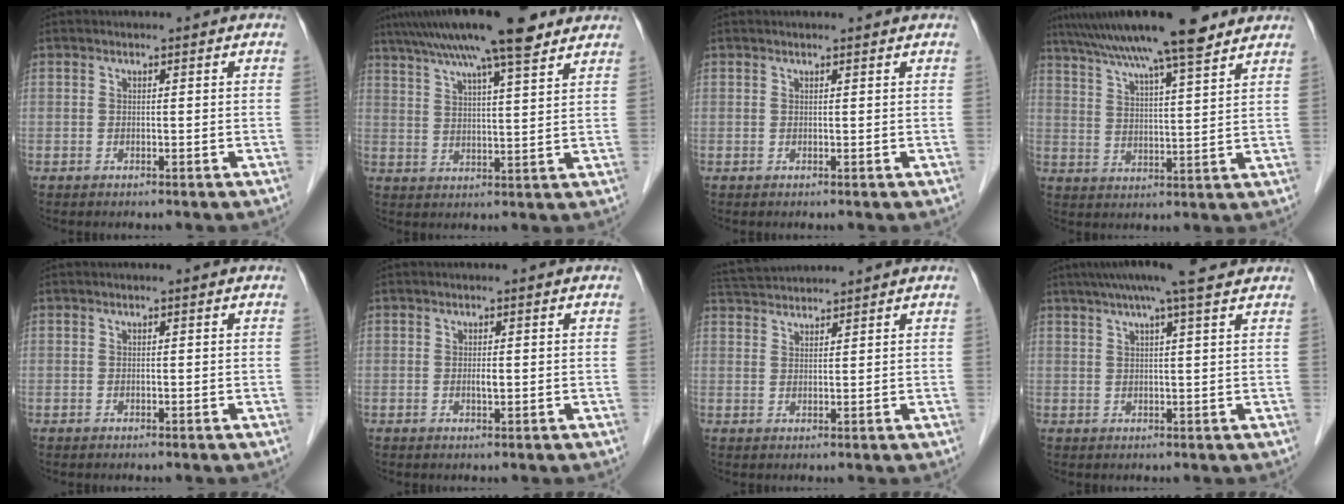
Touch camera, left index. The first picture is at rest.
{"total": 16.1, "force": [12.4, 1.7, 10.2], "torque": [-0.174, 0.038, 0.185]}
{"total": 1.4, "force": [1.4, 0.0, 0.3], "torque": [-0.009, 0.010, 0.018]}
{"total": 16.3, "force": [13.3, 1.0, 9.4], "torque": [-0.160, 0.033, 0.207]}
{"total": 0.0}
{"total": 1.1, "force": [0.0, 0.2, 1.1], "torque": [-0.021, -0.002, 0.001]}
{"total": 5.6, "force": [5.5, -0.1, 1.1], "torque": [-0.026, 0.036, 0.101]}
{"total": 10.8, "force": [8.6, 0.2, 6.6], "torque": [-0.105, 0.037, 0.112]}